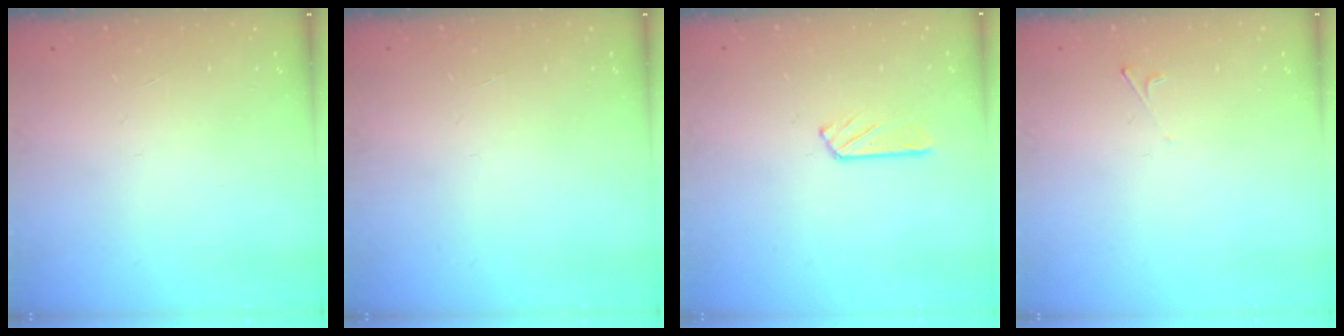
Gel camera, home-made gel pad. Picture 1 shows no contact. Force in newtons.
{"total": 0.0}
{"total": 3.5, "press": 3.4, "slide": 0.4}
{"total": 1.9, "press": 1.9, "slide": 0.4}